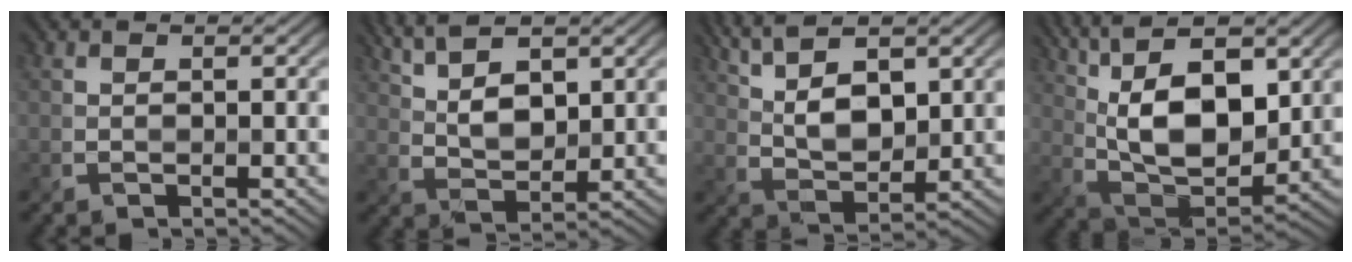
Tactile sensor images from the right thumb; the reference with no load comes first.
{"total": 7.5, "force": [4.3, 2.8, 5.5], "torque": [-0.112, 0.009, 0.089]}
{"total": 9.0, "force": [4.6, 3.4, 6.9], "torque": [-0.144, 0.012, 0.093]}
{"total": 16.2, "force": [6.2, 7.3, 13.0], "torque": [-0.259, 0.027, 0.105]}